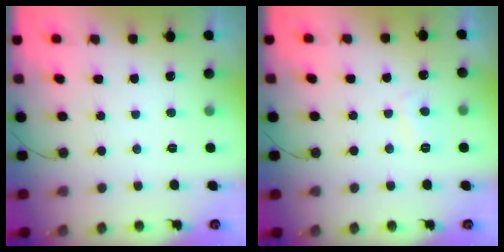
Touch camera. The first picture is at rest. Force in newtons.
{"total": 2.9, "press": 2.9, "slide": 0.3}